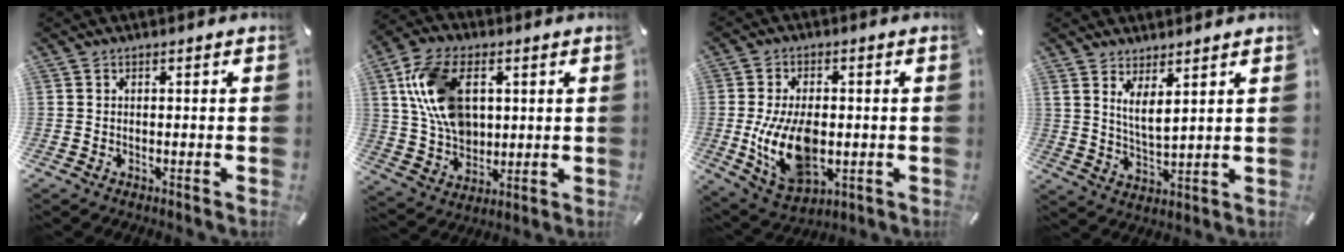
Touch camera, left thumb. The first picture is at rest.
{"total": 15.1, "force": [3.7, 10.8, 9.9], "torque": [-0.214, 0.013, 0.071]}
{"total": 14.3, "force": [-1.4, 8.8, 11.2], "torque": [-0.222, -0.006, -0.021]}
{"total": 5.9, "force": [4.1, 1.6, 3.9], "torque": [-0.072, -0.022, 0.071]}